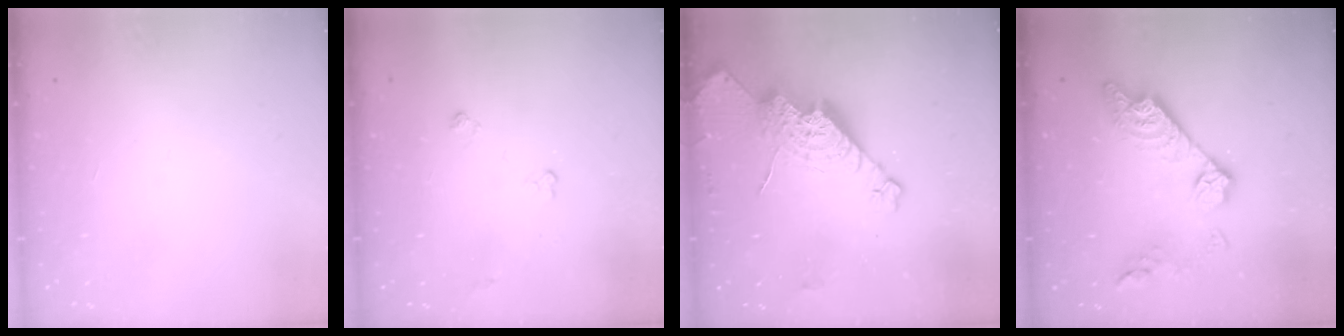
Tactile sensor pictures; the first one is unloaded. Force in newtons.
{"total": 4.7, "press": 4.7, "slide": 0.6}
{"total": 20.4, "press": 20.3, "slide": 1.9}
{"total": 14.9, "press": 14.9, "slide": 1.1}